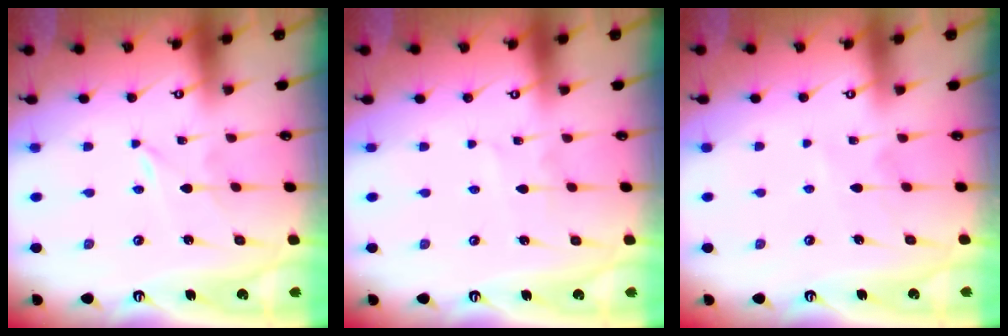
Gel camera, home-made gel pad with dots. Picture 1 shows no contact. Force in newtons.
{"total": 2.7, "press": 2.7, "slide": 0.3}
{"total": 3.9, "press": 3.8, "slide": 0.4}